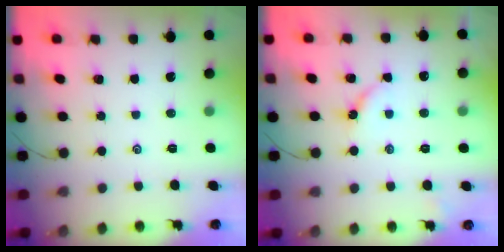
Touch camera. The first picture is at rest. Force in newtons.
{"total": 4.1, "press": 4.0, "slide": 0.6}